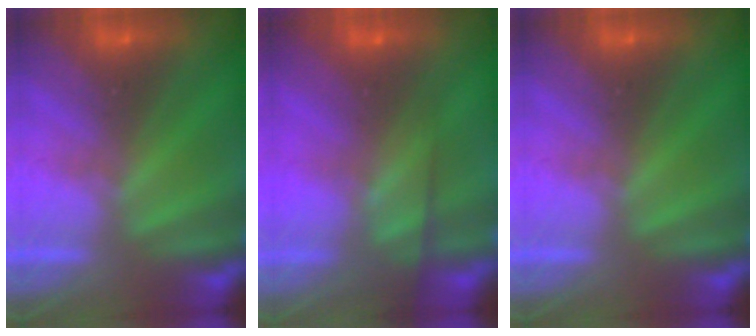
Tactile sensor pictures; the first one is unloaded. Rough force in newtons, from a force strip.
{"total": 7.5}
{"total": 0.0}